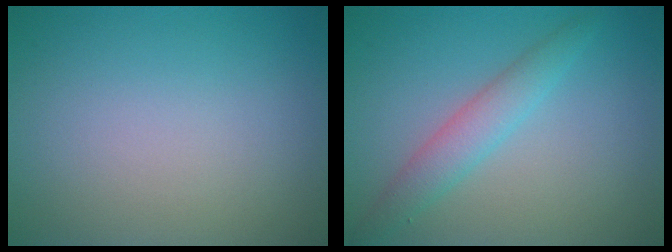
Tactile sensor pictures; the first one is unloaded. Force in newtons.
{"total": 2.8, "press": 2.8, "slide": 0.0}